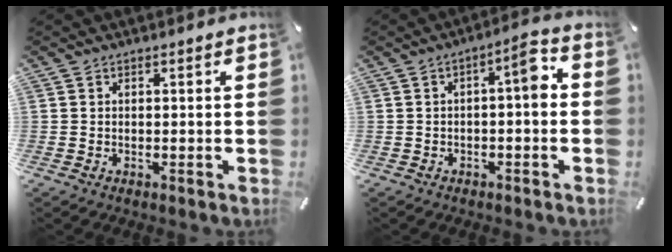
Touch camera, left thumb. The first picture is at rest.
{"total": 6.1, "force": [-0.2, 1.9, 5.8], "torque": [-0.084, 0.004, -0.012]}